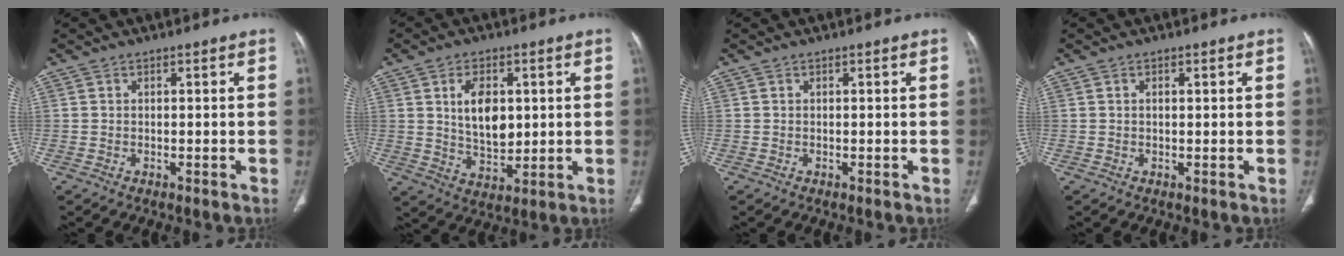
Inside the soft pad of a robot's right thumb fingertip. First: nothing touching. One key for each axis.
{"total": 9.3, "fx": 2.0, "fy": 5.6, "fz": 7.1, "tx": -0.100, "ty": -0.016, "tz": 0.043}
{"total": 0.0}
{"total": 0.7, "fx": 0.2, "fy": 0.3, "fz": 0.6, "tx": -0.012, "ty": 0.003, "tz": 0.003}